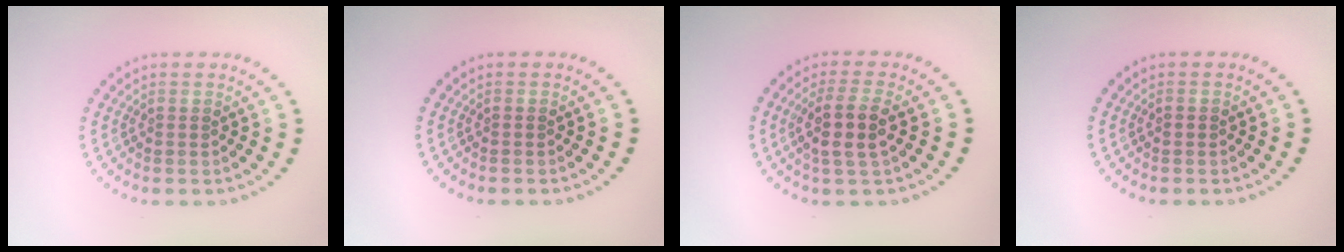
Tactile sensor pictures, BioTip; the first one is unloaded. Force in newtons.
{"total": 0.0}
{"total": 3.4, "press": 3.0, "slide": 1.6}
{"total": 0.7, "press": 0.7, "slide": 0.1}